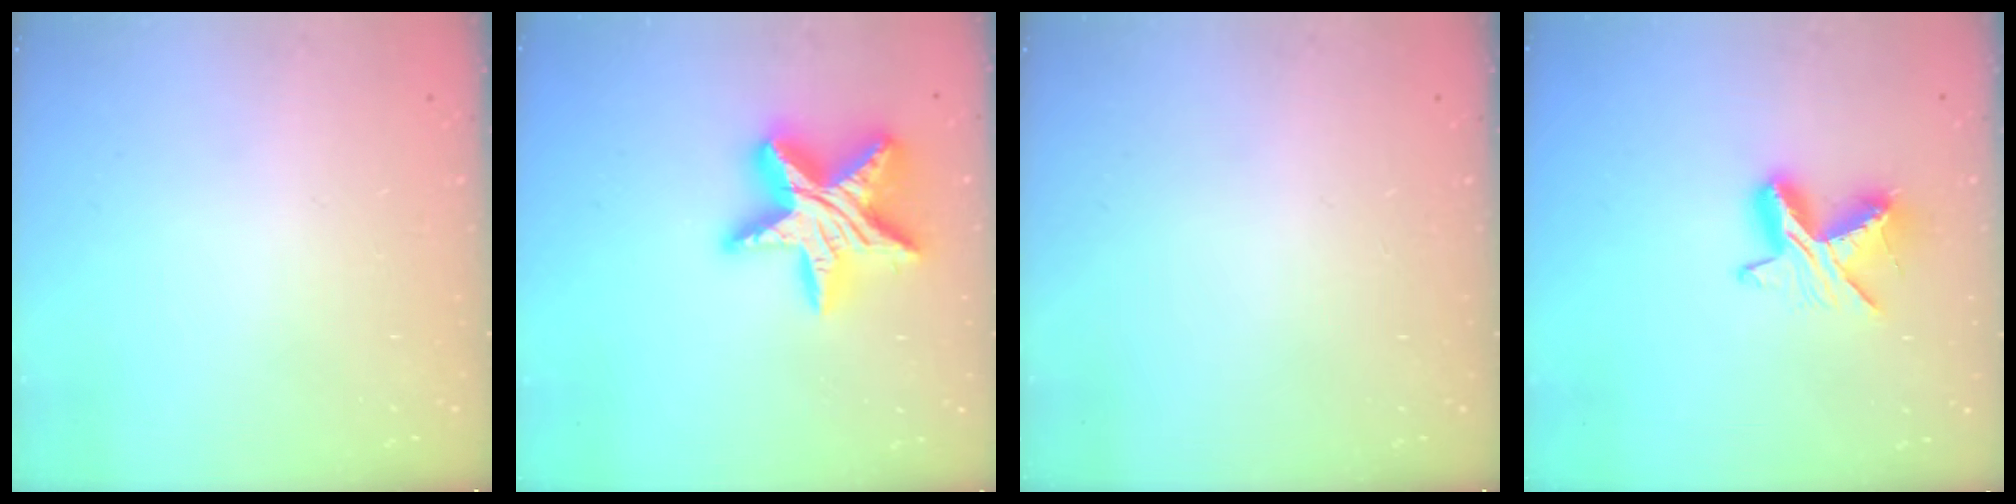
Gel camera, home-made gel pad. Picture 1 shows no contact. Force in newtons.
{"total": 20.3, "press": 20.2, "slide": 1.8}
{"total": 0.0}
{"total": 10.0, "press": 10.0, "slide": 0.2}